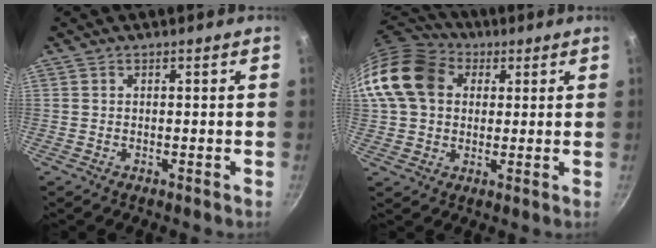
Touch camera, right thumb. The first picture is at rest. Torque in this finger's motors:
{"motor_torque": [1.18, 1.27, 0.88, 0.26, 0.12]}